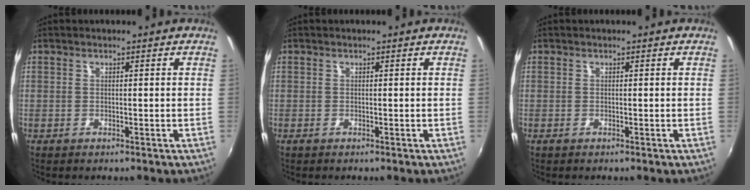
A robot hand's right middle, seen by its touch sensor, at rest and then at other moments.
{"total": 0.0}
{"total": 0.0}